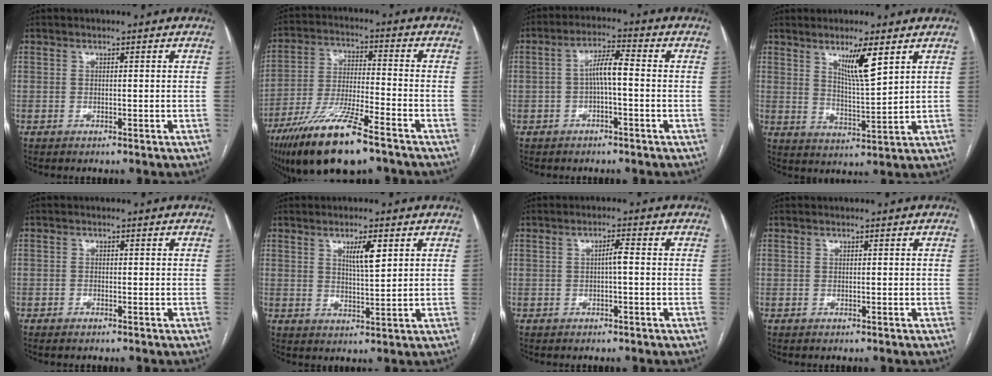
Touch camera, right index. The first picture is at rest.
{"total": 15.3, "force": [-10.1, 2.2, 11.3], "torque": [-0.230, -0.034, -0.181]}
{"total": 5.0, "force": [-0.6, 1.0, 4.9], "torque": [-0.088, 0.019, -0.009]}
{"total": 7.0, "force": [3.9, 0.4, 5.8], "torque": [-0.104, -0.014, 0.072]}
{"total": 0.9, "force": [-0.7, 0.5, 0.3], "torque": [-0.006, 0.001, -0.011]}
{"total": 4.7, "force": [2.2, 0.7, 4.1], "torque": [-0.073, -0.003, 0.039]}
{"total": 1.9, "force": [-0.2, 0.2, 1.9], "torque": [-0.032, 0.004, -0.001]}
{"total": 0.0}